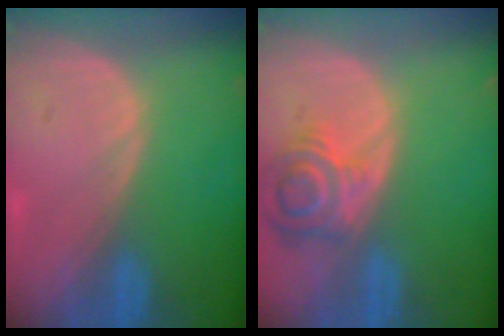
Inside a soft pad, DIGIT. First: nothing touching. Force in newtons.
{"total": 6.9, "press": 6.4, "slide": 2.7}